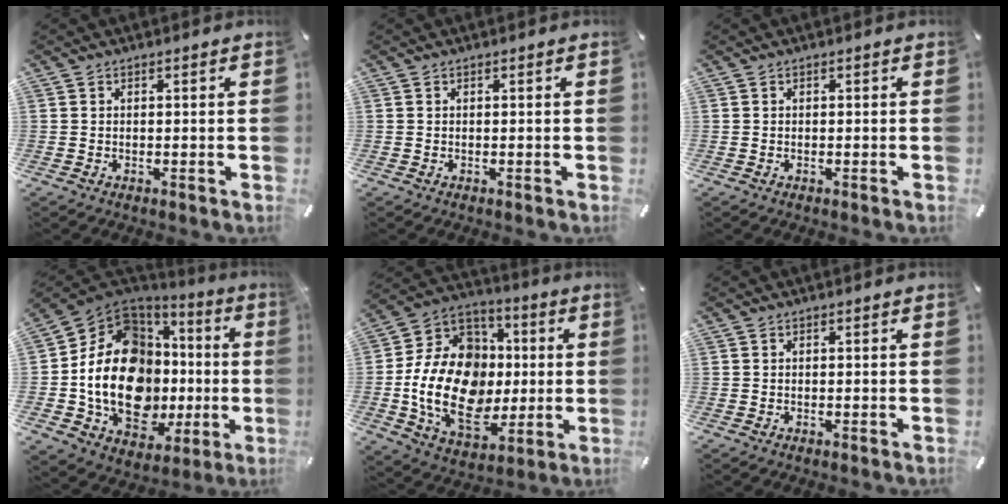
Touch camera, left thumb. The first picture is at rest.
{"total": 0.0}
{"total": 0.0}
{"total": 22.1, "force": [-1.7, 15.4, 15.7], "torque": [-0.328, -0.023, -0.024]}
{"total": 22.3, "force": [-2.6, 17.1, 14.1], "torque": [-0.281, 0.005, -0.032]}
{"total": 0.0}